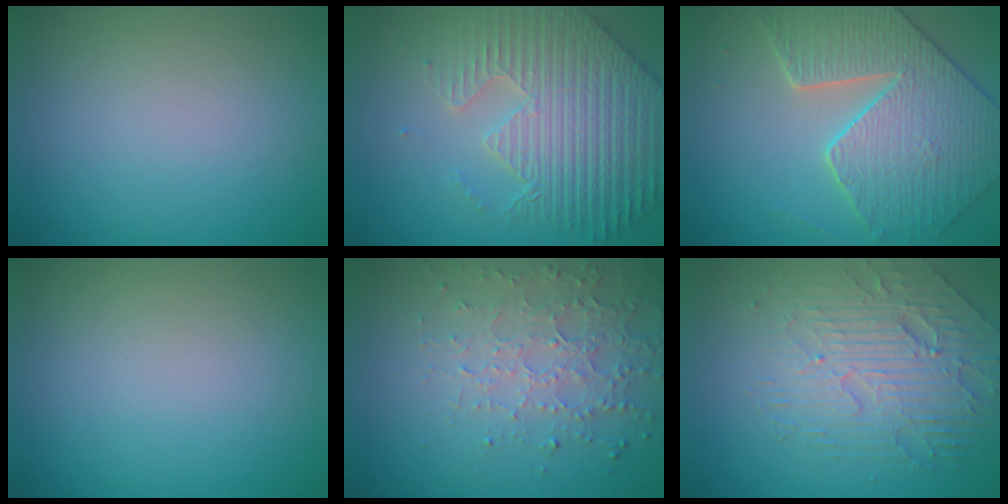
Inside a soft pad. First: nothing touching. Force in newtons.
{"total": 6.7, "press": 5.7, "slide": 3.6}
{"total": 6.0, "press": 5.4, "slide": 2.6}
{"total": 0.0}
{"total": 4.6, "press": 3.2, "slide": 3.2}
{"total": 5.6, "press": 4.4, "slide": 3.4}